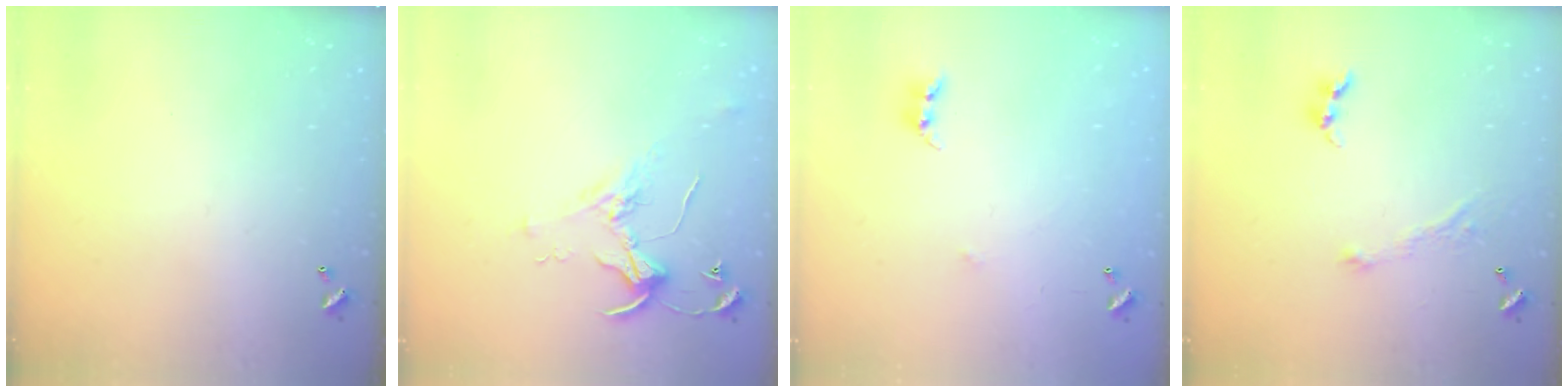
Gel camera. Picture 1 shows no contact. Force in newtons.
{"total": 2.1, "press": 2.1, "slide": 0.1}
{"total": 4.4, "press": 4.4, "slide": 0.3}
{"total": 2.9, "press": 2.8, "slide": 0.4}